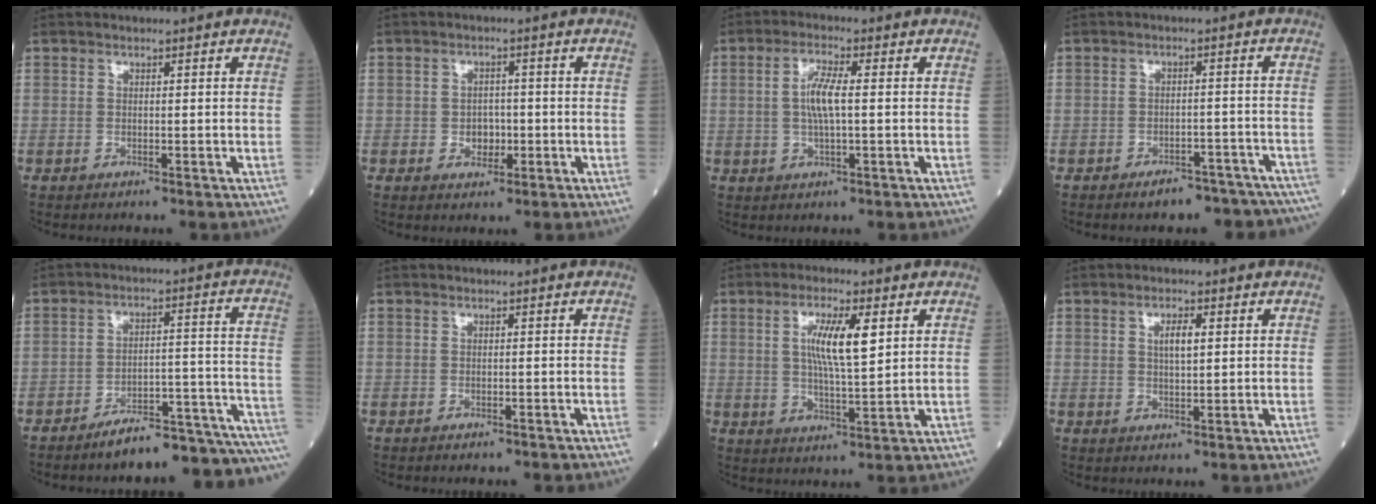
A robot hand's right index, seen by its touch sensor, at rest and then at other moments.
{"total": 3.0, "force": [-0.6, 2.3, 1.8], "torque": [-0.022, 0.005, -0.006]}
{"total": 5.0, "force": [0.3, 0.9, 4.9], "torque": [-0.104, 0.005, 0.004]}
{"total": 10.4, "force": [-8.9, 4.2, 3.3], "torque": [-0.019, 0.021, -0.101]}
{"total": 15.7, "force": [-14.3, 1.9, 6.4], "torque": [-0.032, 0.050, -0.190]}
{"total": 1.6, "force": [-1.4, 0.5, 0.6], "torque": [-0.014, -0.003, -0.015]}
{"total": 7.8, "force": [2.3, 1.2, 7.4], "torque": [-0.136, 0.003, 0.042]}
{"total": 2.9, "force": [0.9, 0.8, 2.7], "torque": [-0.047, 0.001, 0.015]}